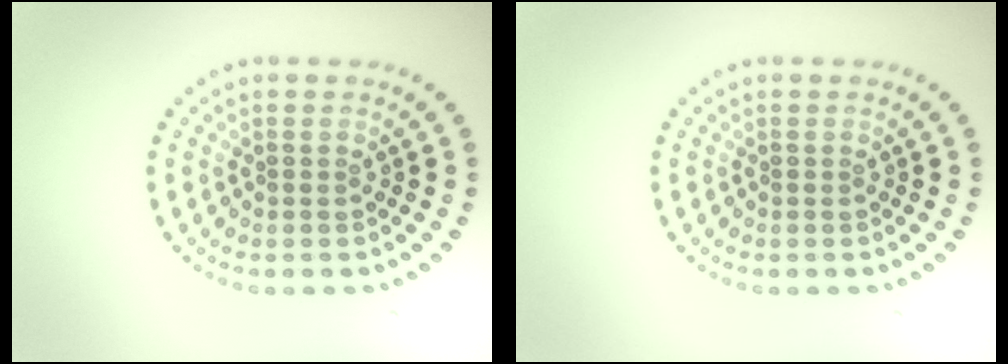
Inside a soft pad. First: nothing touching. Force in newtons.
{"total": 0.0}